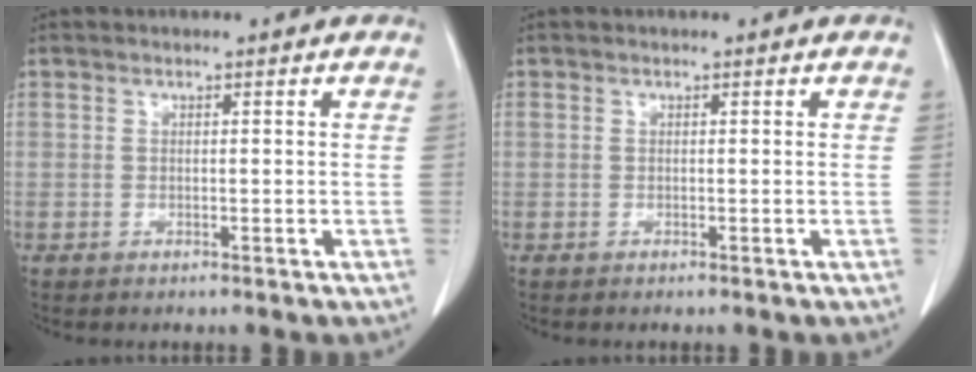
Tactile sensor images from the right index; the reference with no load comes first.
{"total": 0.6, "force": [-0.1, 0.5, 0.4], "torque": [-0.015, 0.007, 0.003]}